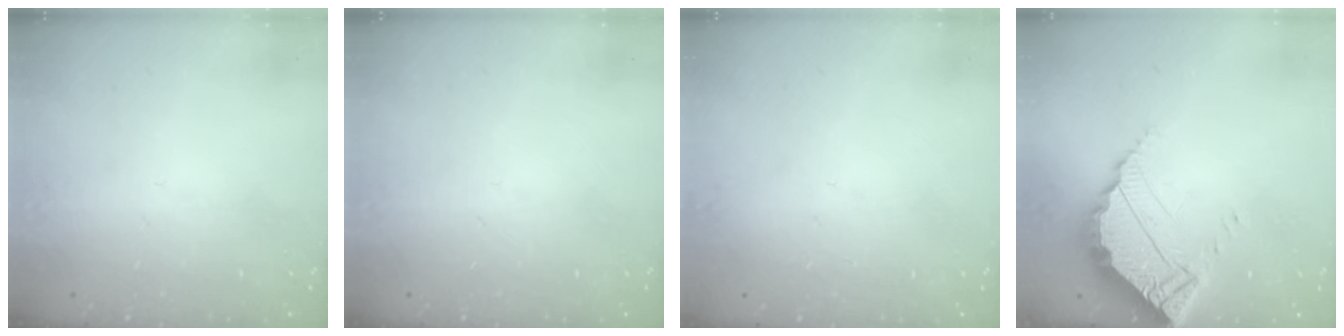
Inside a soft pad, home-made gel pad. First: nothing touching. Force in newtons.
{"total": 0.0}
{"total": 2.2, "press": 2.2, "slide": 0.1}
{"total": 6.7, "press": 6.6, "slide": 0.4}